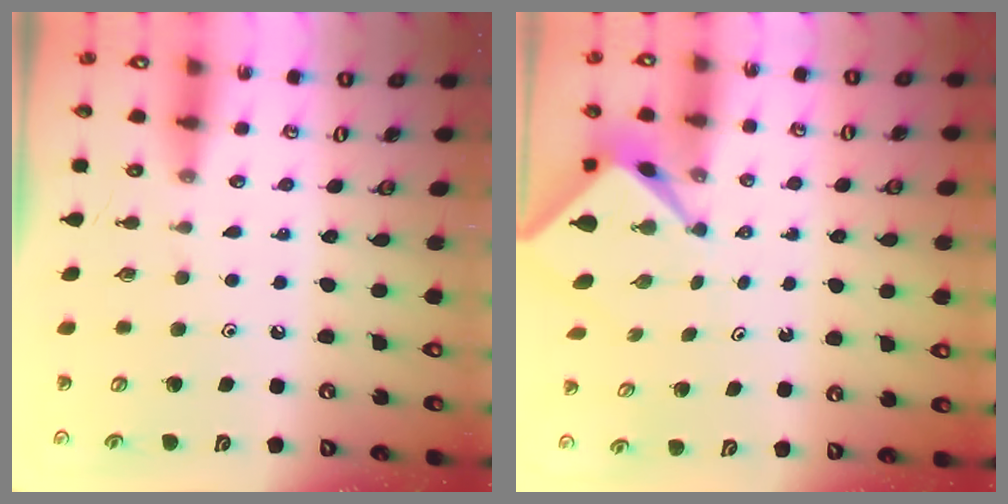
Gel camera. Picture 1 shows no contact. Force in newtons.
{"total": 2.6, "press": 2.6, "slide": 0.2}